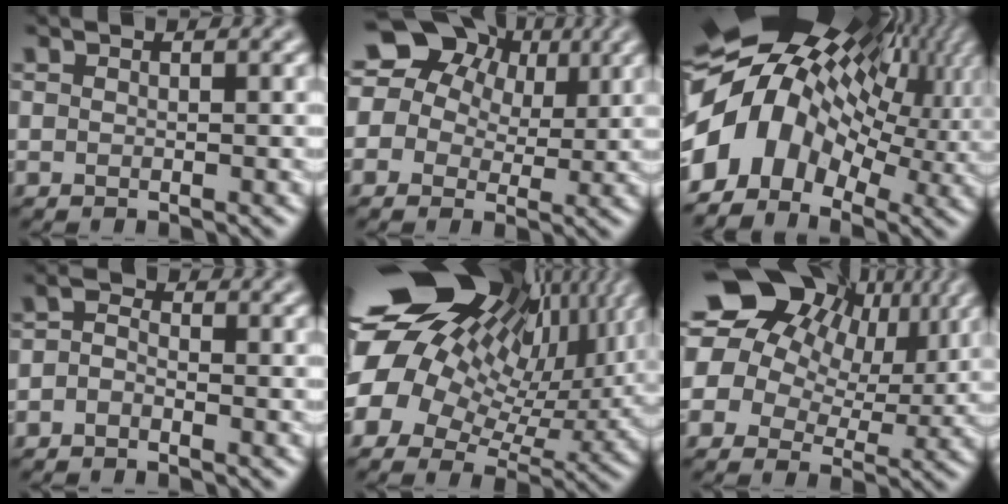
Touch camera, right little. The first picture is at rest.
{"total": 14.3, "force": [6.6, 10.5, 7.2], "torque": [-0.135, 0.048, 0.093]}
{"total": 15.0, "force": [0.4, 10.2, 11.0], "torque": [-0.222, 0.015, -0.002]}
{"total": 1.5, "force": [-0.9, 0.9, 0.9], "torque": [-0.016, 0.002, -0.023]}
{"total": 20.6, "force": [7.1, 13.5, 13.8], "torque": [-0.270, 0.021, 0.125]}
{"total": 15.7, "force": [6.9, 11.2, 8.5], "torque": [-0.173, 0.046, 0.104]}